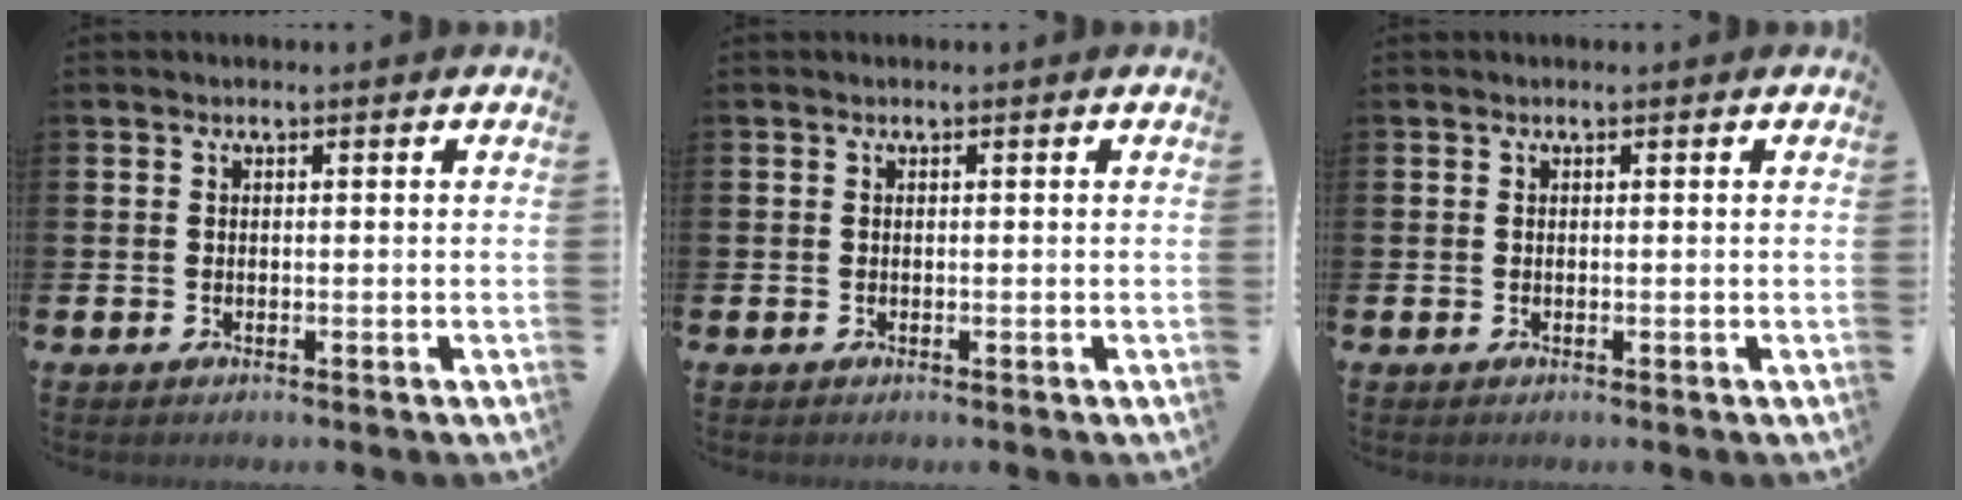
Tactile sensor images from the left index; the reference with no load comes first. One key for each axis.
{"total": 0.0}
{"total": 0.0}